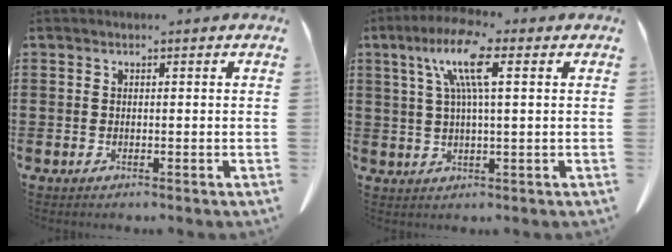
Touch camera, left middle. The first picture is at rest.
{"total": 9.2, "force": [3.6, 1.7, 8.3], "torque": [-0.176, 0.010, 0.056]}